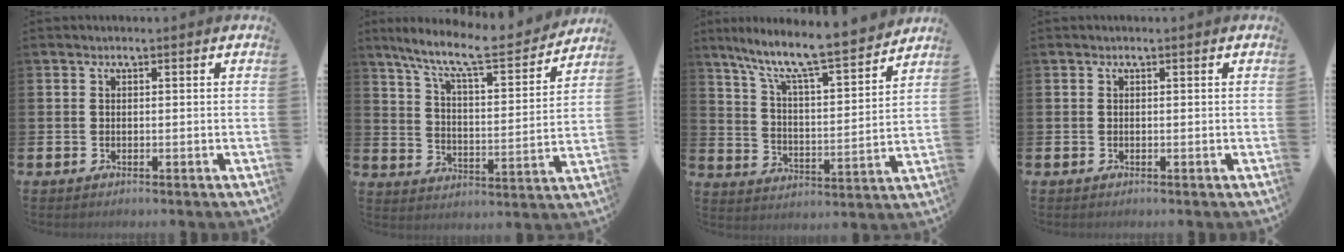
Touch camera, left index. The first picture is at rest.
{"total": 9.7, "force": [8.4, 1.4, 4.7], "torque": [-0.120, -0.055, 0.139]}
{"total": 9.7, "force": [8.7, 0.6, 4.2], "torque": [-0.113, -0.066, 0.142]}
{"total": 0.0}